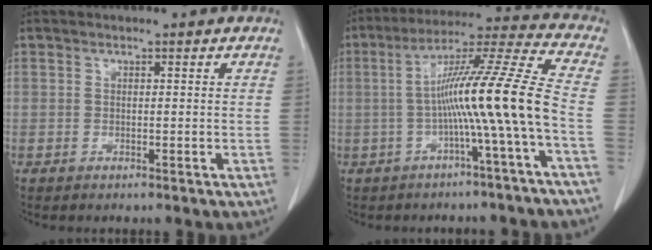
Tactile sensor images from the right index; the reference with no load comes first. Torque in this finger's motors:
{"motor_torque": [1.75, -0.39, 0.69, 0.21]}